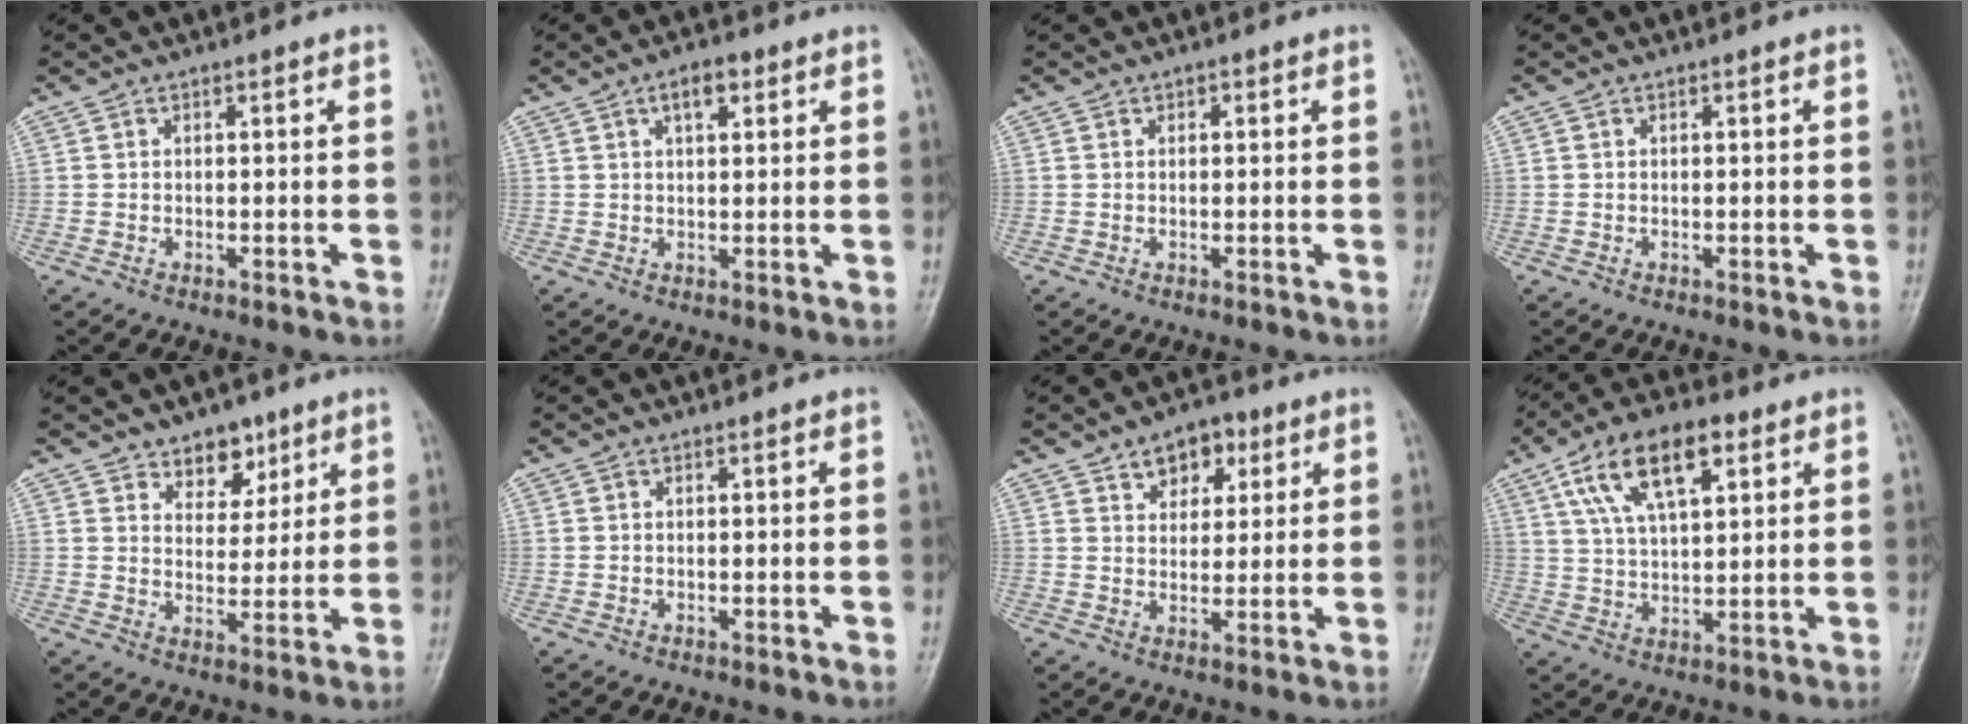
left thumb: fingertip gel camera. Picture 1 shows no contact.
{"total": 4.1, "force": [2.0, 2.0, 3.0], "torque": [-0.039, -0.002, 0.030]}
{"total": 0.8, "force": [0.4, 0.5, 0.4], "torque": [-0.002, 0.000, 0.003]}
{"total": 0.0}
{"total": 6.7, "force": [4.5, 4.3, 2.4], "torque": [0.000, -0.027, 0.073]}
{"total": 0.0}
{"total": 7.1, "force": [3.7, 4.8, 3.7], "torque": [-0.017, -0.012, 0.053]}
{"total": 13.8, "force": [6.4, 6.2, 10.5], "torque": [-0.176, -0.002, 0.113]}